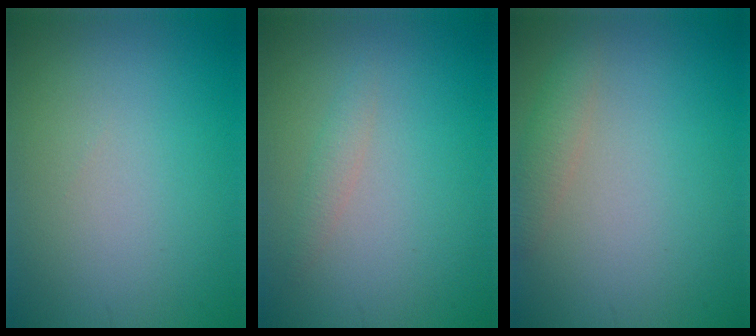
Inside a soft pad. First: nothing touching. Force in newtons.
{"total": 1.2, "press": 1.2, "slide": 0.1}
{"total": 1.9, "press": 1.9, "slide": 0.1}